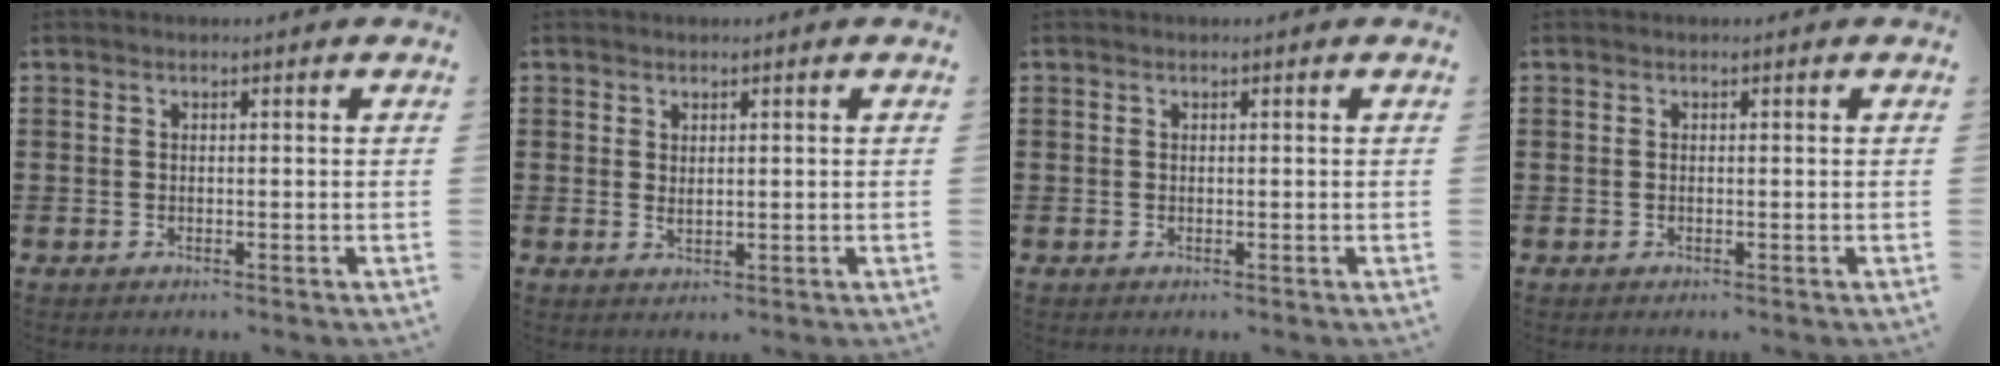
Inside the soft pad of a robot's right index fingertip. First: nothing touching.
{"total": 1.0, "force": [0.7, 0.5, 0.5], "torque": [-0.011, 0.005, 0.011]}
{"total": 0.0}
{"total": 0.0}